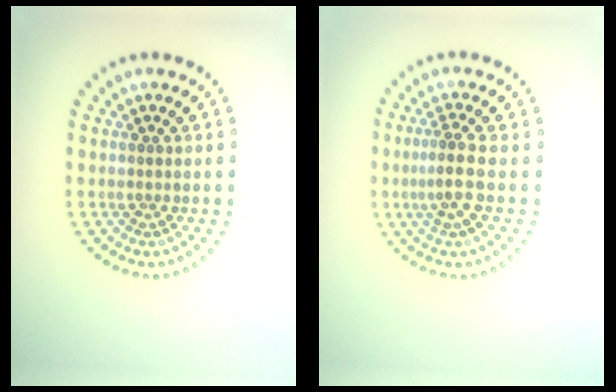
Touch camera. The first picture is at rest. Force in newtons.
{"total": 2.4, "press": 2.0, "slide": 1.4}